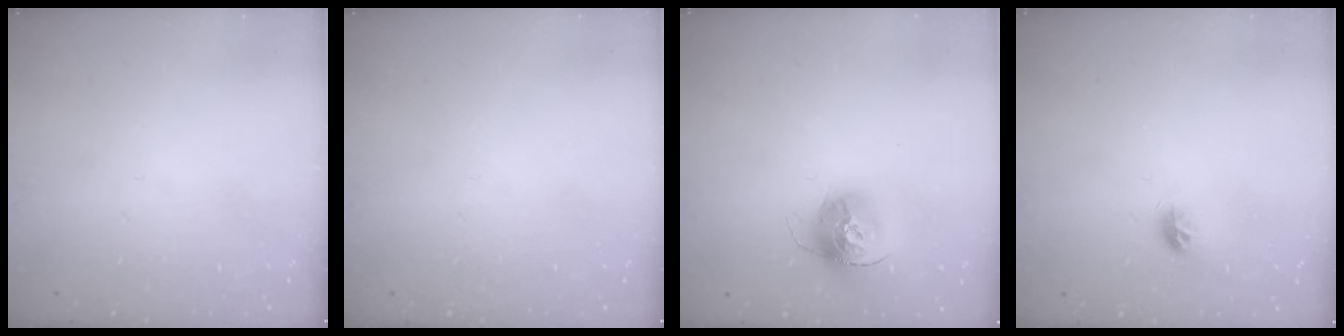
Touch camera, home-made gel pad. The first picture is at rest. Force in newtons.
{"total": 0.0}
{"total": 14.6, "press": 14.6, "slide": 1.5}
{"total": 5.8, "press": 5.8, "slide": 0.5}